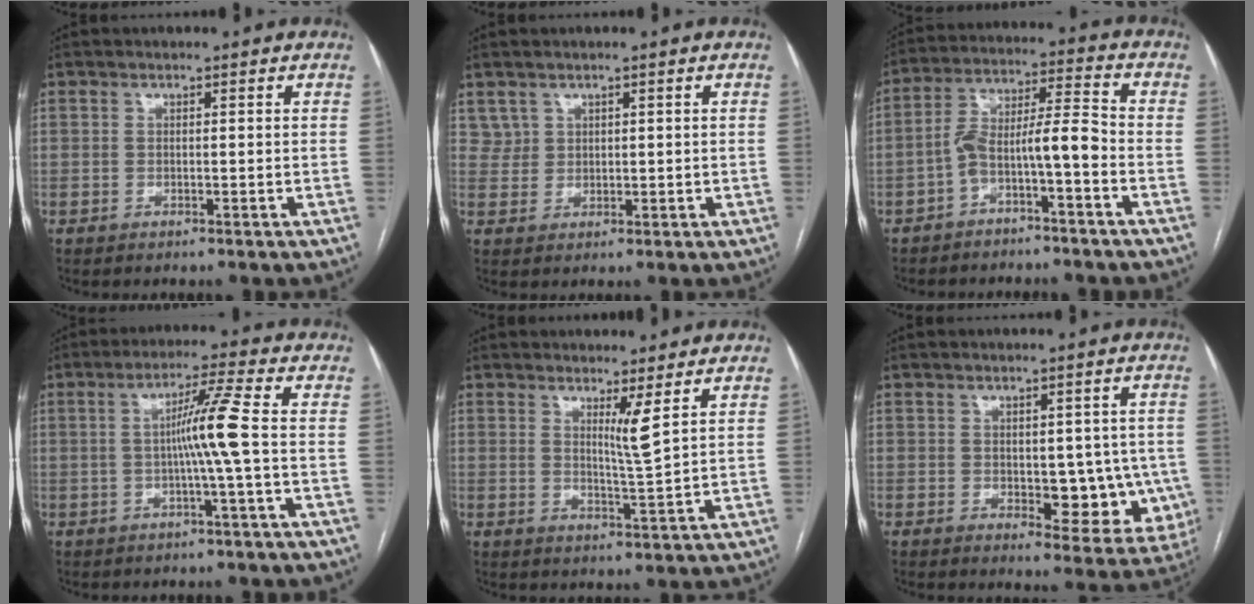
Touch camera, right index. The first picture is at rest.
{"total": 2.6, "force": [1.7, 2.0, 0.0], "torque": [0.008, 0.006, 0.031]}
{"total": 8.0, "force": [-3.4, 1.0, 7.1], "torque": [-0.128, 0.042, -0.058]}
{"total": 6.7, "force": [-0.5, -1.6, 6.5], "torque": [-0.113, 0.009, -0.008]}
{"total": 3.5, "force": [1.8, -0.8, 2.9], "torque": [-0.052, -0.019, 0.034]}
{"total": 9.5, "force": [-1.2, 5.0, 8.0], "torque": [-0.076, 0.006, -0.003]}